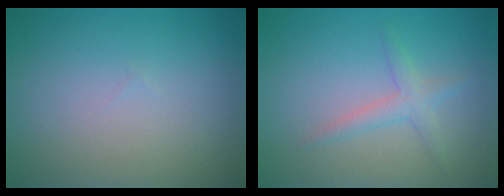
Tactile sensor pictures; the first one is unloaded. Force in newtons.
{"total": 1.9, "press": 1.9, "slide": 0.0}